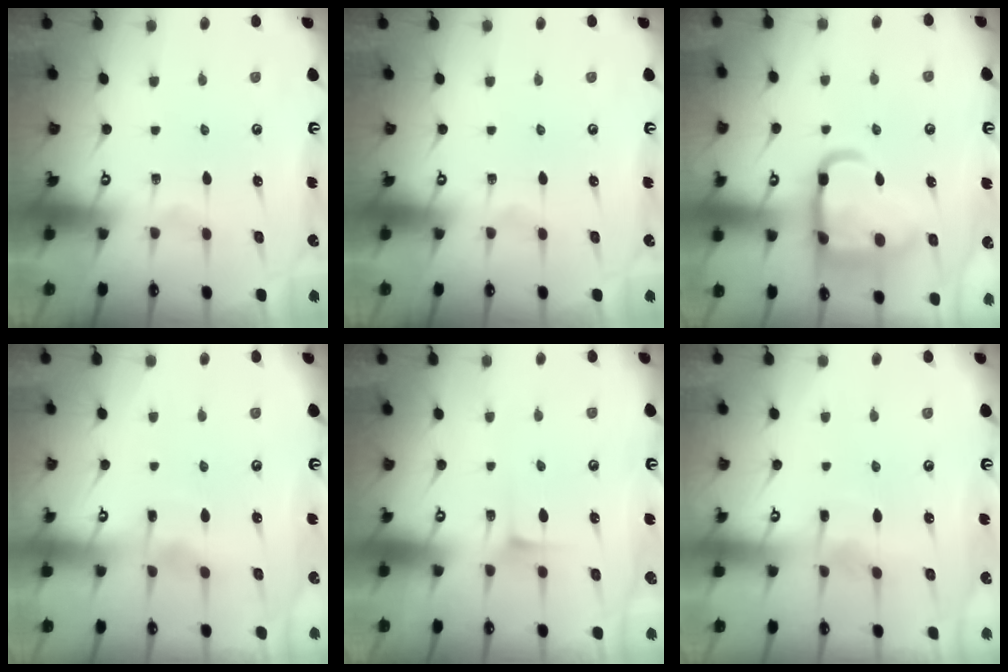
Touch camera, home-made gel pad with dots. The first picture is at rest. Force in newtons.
{"total": 0.0}
{"total": 18.5, "press": 18.5, "slide": 1.7}
{"total": 2.8, "press": 2.8, "slide": 0.4}
{"total": 4.5, "press": 4.5, "slide": 0.6}
{"total": 2.8, "press": 2.8, "slide": 0.3}